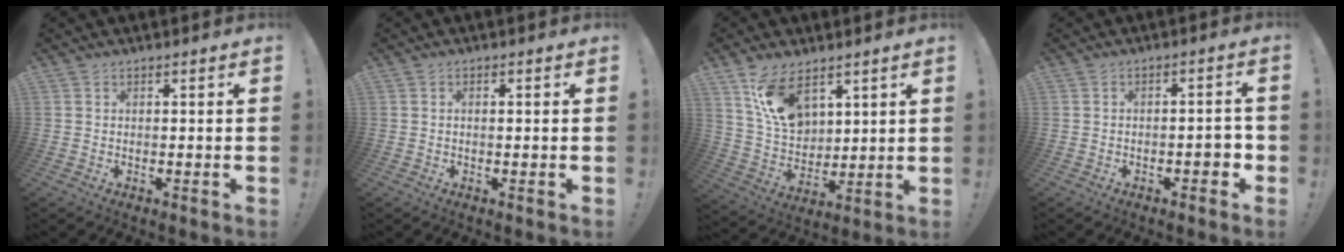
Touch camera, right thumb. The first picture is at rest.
{"total": 0.7, "force": [-0.2, 0.2, 0.6], "torque": [-0.010, 0.001, -0.003]}
{"total": 13.8, "force": [8.1, 8.1, 7.8], "torque": [-0.141, -0.036, 0.159]}
{"total": 4.1, "force": [-1.9, 1.9, 3.1], "torque": [-0.037, 0.008, -0.033]}